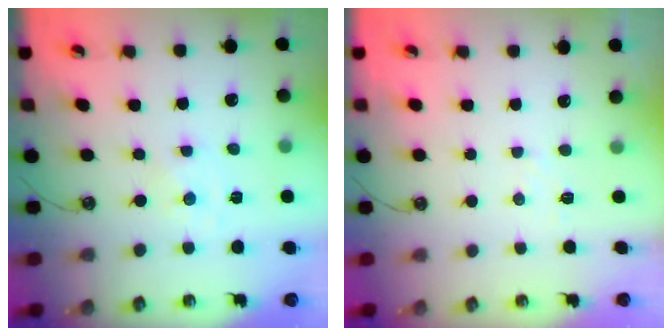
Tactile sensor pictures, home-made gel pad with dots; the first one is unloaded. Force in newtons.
{"total": 3.9, "press": 3.9, "slide": 0.5}